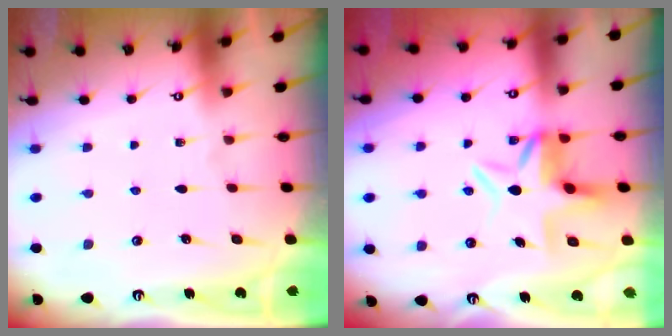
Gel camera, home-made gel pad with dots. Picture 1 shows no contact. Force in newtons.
{"total": 5.8, "press": 5.3, "slide": 2.3}